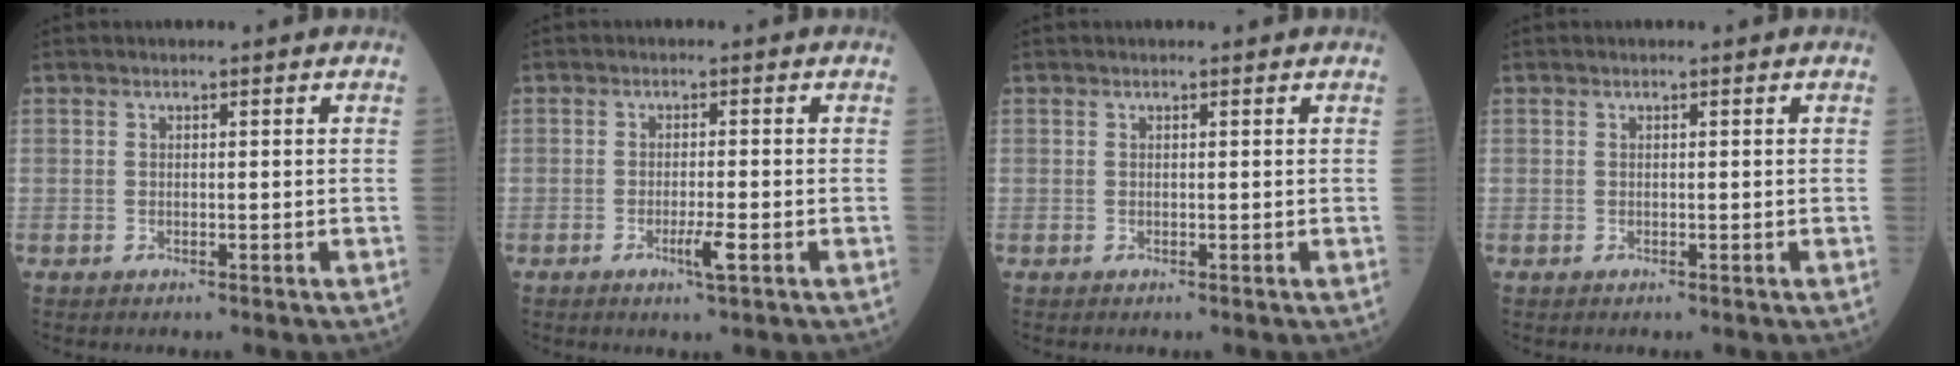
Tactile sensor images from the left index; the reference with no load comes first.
{"total": 2.9, "force": [-1.3, 0.1, 2.6], "torque": [-0.049, -0.004, -0.022]}
{"total": 0.8, "force": [0.8, 0.1, 0.2], "torque": [-0.009, 0.007, 0.009]}
{"total": 0.0}